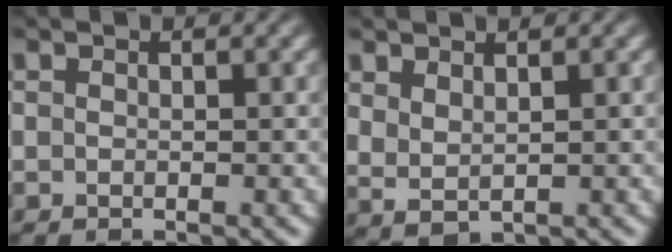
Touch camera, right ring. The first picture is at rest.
{"total": 2.8, "force": [1.1, 2.0, 1.6], "torque": [-0.046, -0.012, 0.036]}